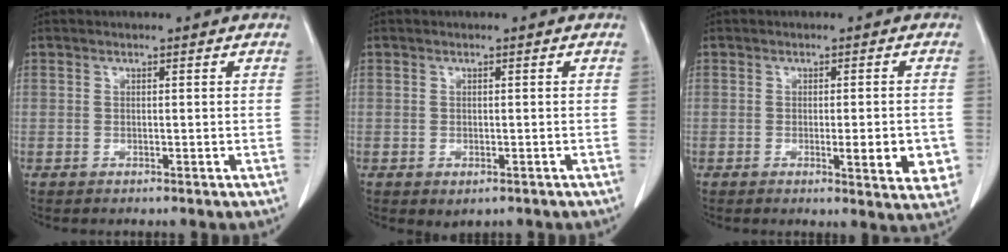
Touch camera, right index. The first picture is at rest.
{"total": 1.5, "force": [-0.8, 0.9, 0.9], "torque": [-0.014, -0.002, -0.001]}
{"total": 7.0, "force": [-1.6, 1.5, 6.6], "torque": [-0.074, -0.010, -0.019]}